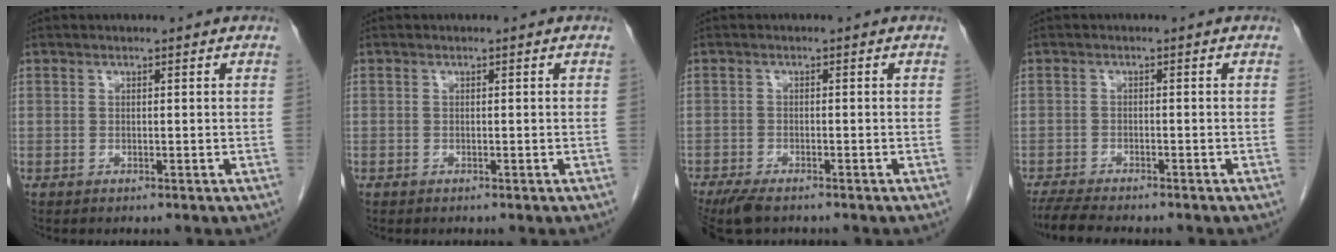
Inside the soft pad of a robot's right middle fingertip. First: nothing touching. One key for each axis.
{"total": 0.0}
{"total": 5.6, "fx": -4.5, "fy": 1.5, "fz": 3.0, "tx": -0.053, "ty": -0.014, "tz": -0.074}
{"total": 6.7, "fx": -5.8, "fy": 0.9, "fz": 3.1, "tx": -0.052, "ty": -0.017, "tz": -0.095}